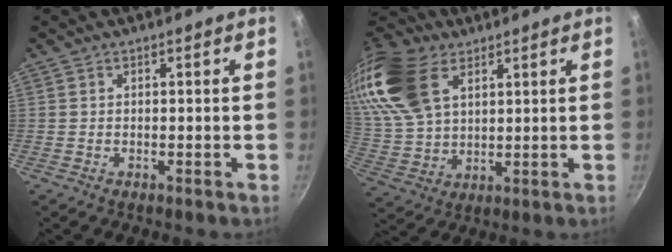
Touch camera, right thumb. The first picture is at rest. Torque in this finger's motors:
{"motor_torque": [1.10, 1.47, 0.50, -0.06, 0.24]}